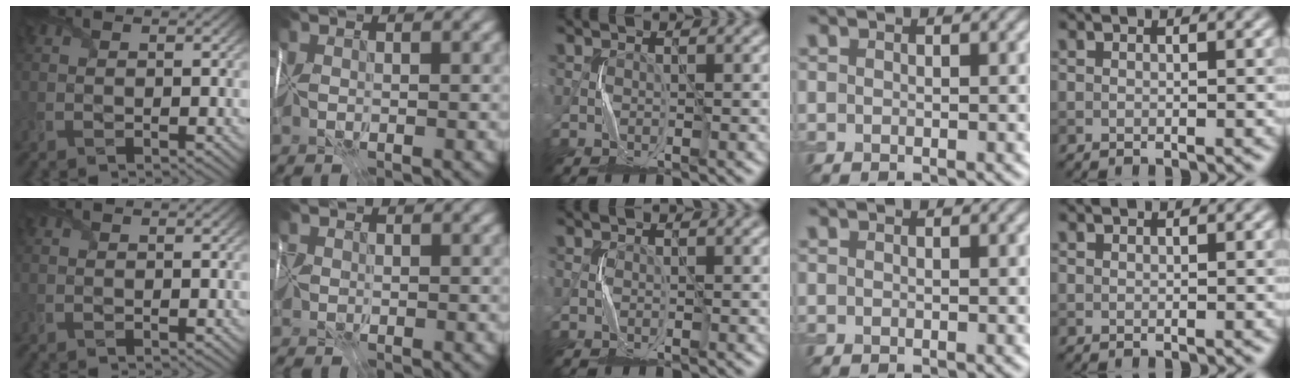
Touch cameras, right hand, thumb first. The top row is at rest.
{"index": {"total": 0.7, "force": [-0.4, 0.5, 0.3], "torque": [-0.002, -0.001, -0.013]}}